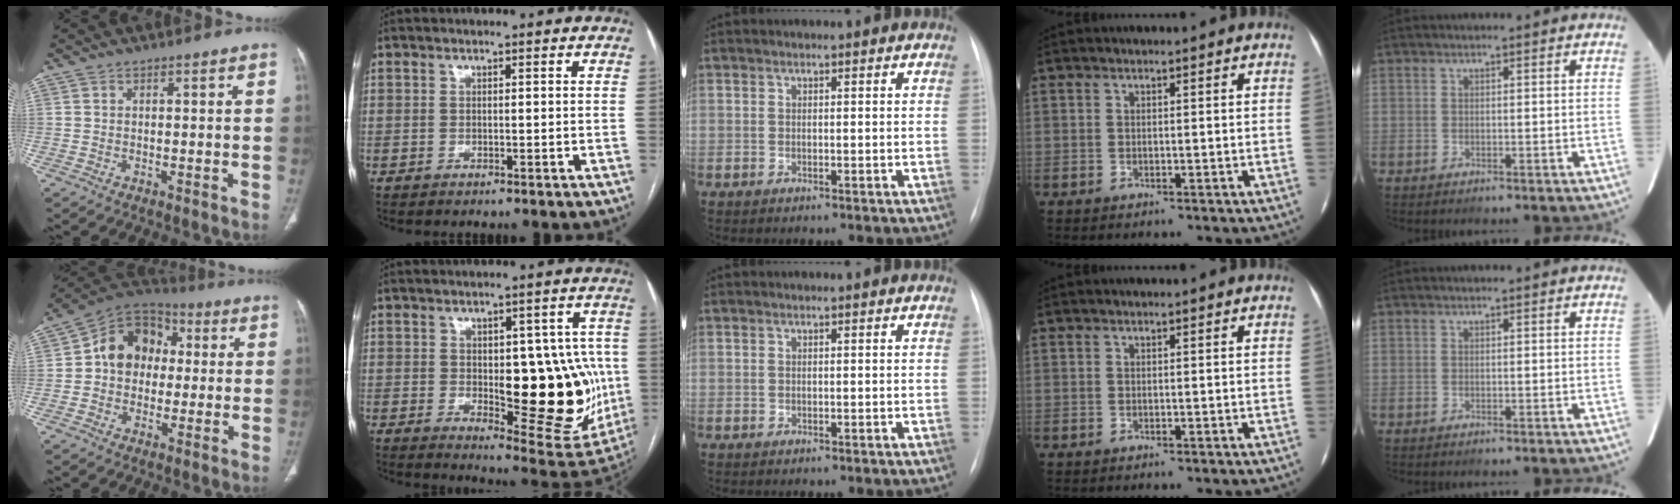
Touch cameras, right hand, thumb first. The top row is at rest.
{"thumb": {"total": 12.8, "force": [1.0, 10.3, 7.6], "torque": [-0.087, 0.033, 0.002]}, "index": {"total": 17.8, "force": [-1.4, 7.1, 16.3], "torque": [-0.188, 0.003, 0.000]}}